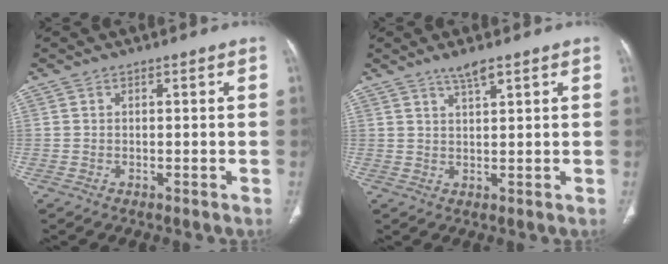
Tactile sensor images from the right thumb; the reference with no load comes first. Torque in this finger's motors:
{"motor_torque": [1.65, 1.61, 0.15, -0.19, 0.02]}